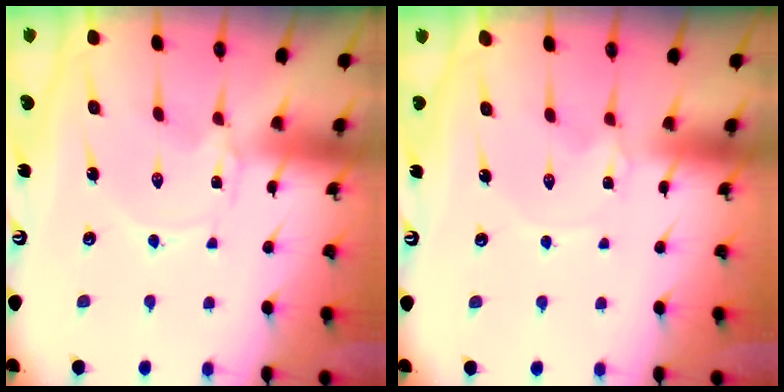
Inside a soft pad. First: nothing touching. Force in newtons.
{"total": 2.8, "press": 2.8, "slide": 0.4}